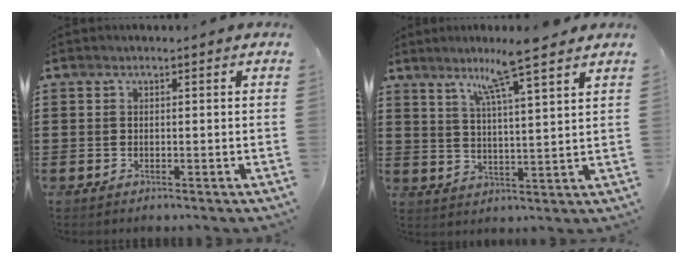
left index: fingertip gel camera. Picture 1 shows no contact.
{"total": 8.3, "force": [6.2, -0.3, 5.5], "torque": [-0.108, -0.019, 0.102]}